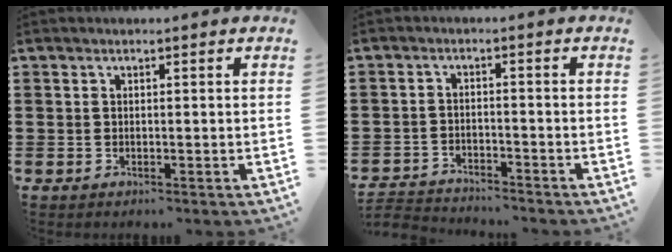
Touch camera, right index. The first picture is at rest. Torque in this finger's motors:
{"motor_torque": [-1.15, 0.99, -1.05, -0.21]}